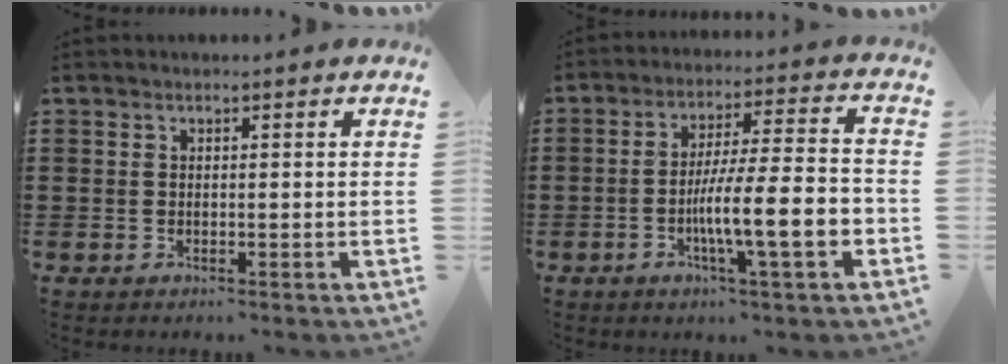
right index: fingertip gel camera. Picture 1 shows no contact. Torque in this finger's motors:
{"motor_torque": [1.38, -0.76, 0.87, 0.12]}